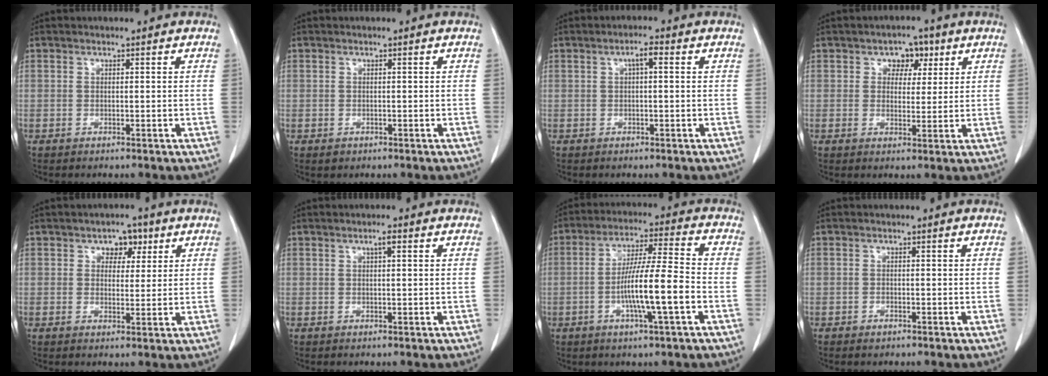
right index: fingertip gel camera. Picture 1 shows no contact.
{"total": 0.8, "force": [-0.3, 0.7, 0.1], "torque": [-0.004, 0.003, -0.002]}
{"total": 2.2, "force": [0.5, 0.4, 2.1], "torque": [-0.036, 0.005, 0.008]}
{"total": 4.3, "force": [1.9, 3.1, 2.3], "torque": [-0.026, 0.009, 0.027]}
{"total": 3.9, "force": [1.9, 2.6, 2.3], "torque": [-0.026, 0.009, 0.026]}
{"total": 1.4, "force": [0.6, 0.2, 1.3], "torque": [-0.023, 0.003, 0.008]}
{"total": 11.0, "force": [-3.0, 0.1, 10.6], "torque": [-0.195, 0.000, -0.058]}
{"total": 0.8, "force": [-0.5, 0.5, 0.3], "torque": [-0.002, 0.001, -0.004]}